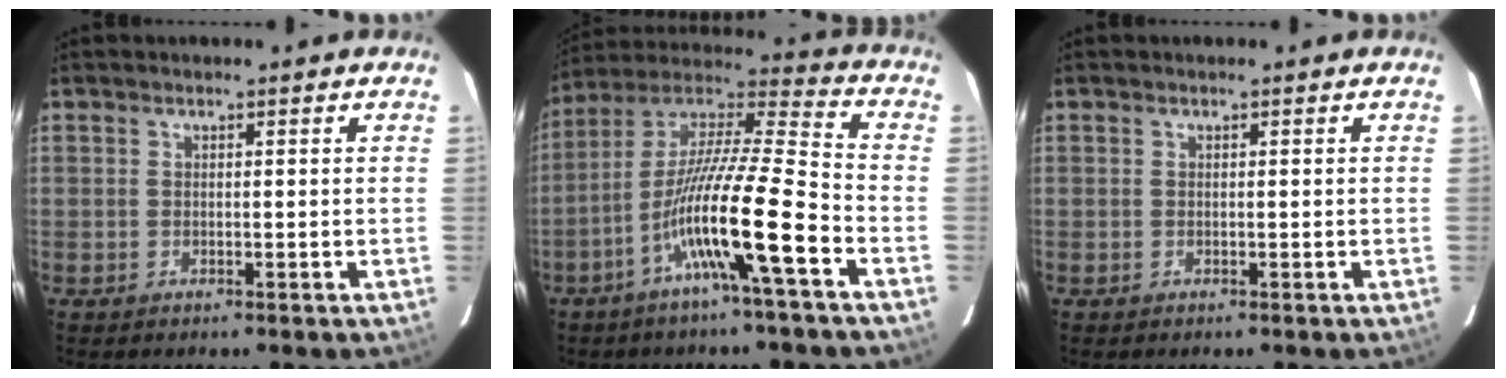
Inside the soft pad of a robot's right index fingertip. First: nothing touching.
{"total": 16.0, "force": [-6.8, -0.3, 14.5], "torque": [-0.273, 0.000, -0.130]}
{"total": 0.0}